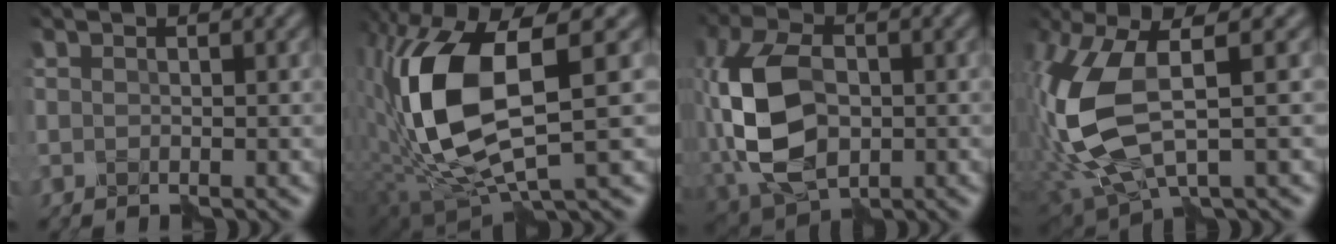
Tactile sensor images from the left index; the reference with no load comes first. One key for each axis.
{"total": 11.2, "fx": 0.8, "fy": 4.6, "fz": 10.2, "tx": -0.221, "ty": -0.005, "tz": 0.017}
{"total": 10.4, "fx": -1.0, "fy": 6.6, "fz": 8.0, "tx": -0.191, "ty": 0.002, "tz": -0.026}
{"total": 10.4, "fx": 0.8, "fy": 4.3, "fz": 9.5, "tx": -0.234, "ty": -0.010, "tz": 0.018}